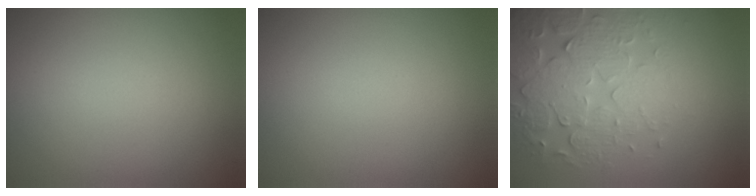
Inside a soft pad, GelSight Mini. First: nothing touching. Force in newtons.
{"total": 0.0}
{"total": 5.1, "press": 4.4, "slide": 2.6}